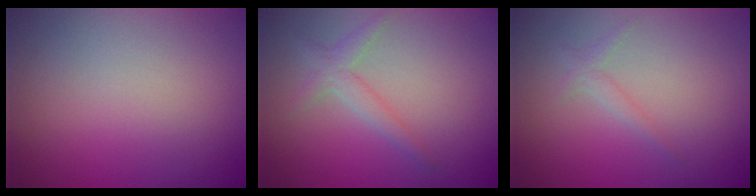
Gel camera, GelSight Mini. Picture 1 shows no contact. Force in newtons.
{"total": 2.0, "press": 2.0, "slide": 0.2}
{"total": 1.1, "press": 1.1, "slide": 0.1}